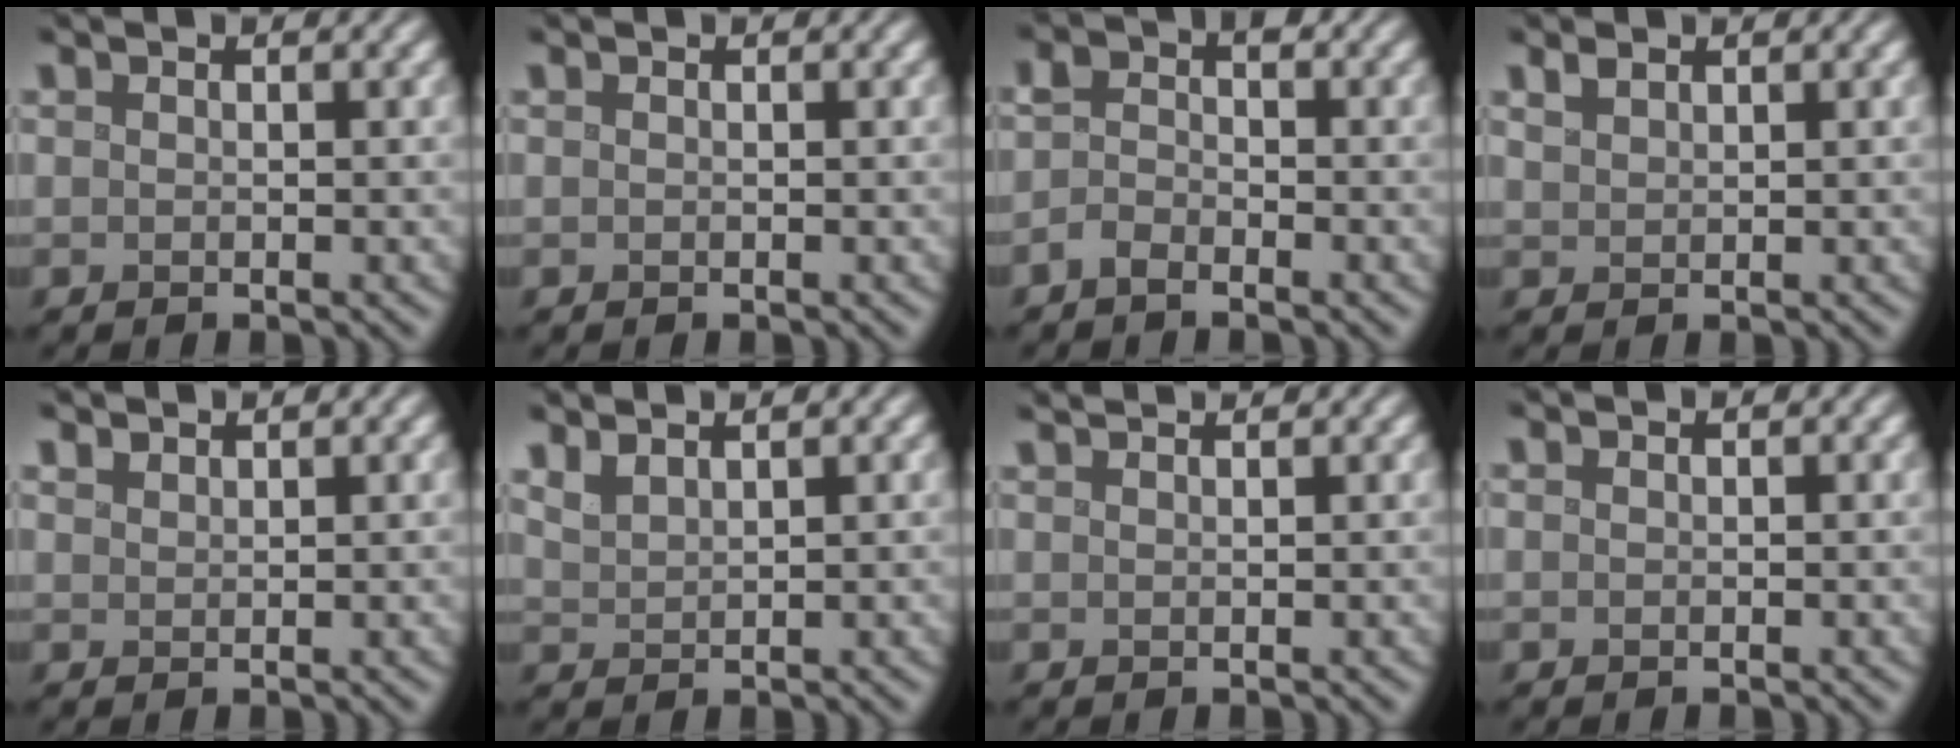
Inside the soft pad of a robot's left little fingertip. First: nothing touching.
{"total": 0.0}
{"total": 2.0, "force": [-1.2, 0.9, 1.4], "torque": [-0.028, 0.004, -0.030]}
{"total": 1.2, "force": [1.0, 0.5, 0.4], "torque": [-0.013, 0.002, 0.023]}
{"total": 1.2, "force": [1.2, 0.2, 0.2], "torque": [-0.006, 0.003, 0.028]}
{"total": 2.2, "force": [1.9, 0.6, 1.0], "torque": [-0.015, 0.006, 0.036]}
{"total": 2.4, "force": [2.0, 0.7, 1.2], "torque": [-0.003, 0.006, 0.007]}
{"total": 0.0}